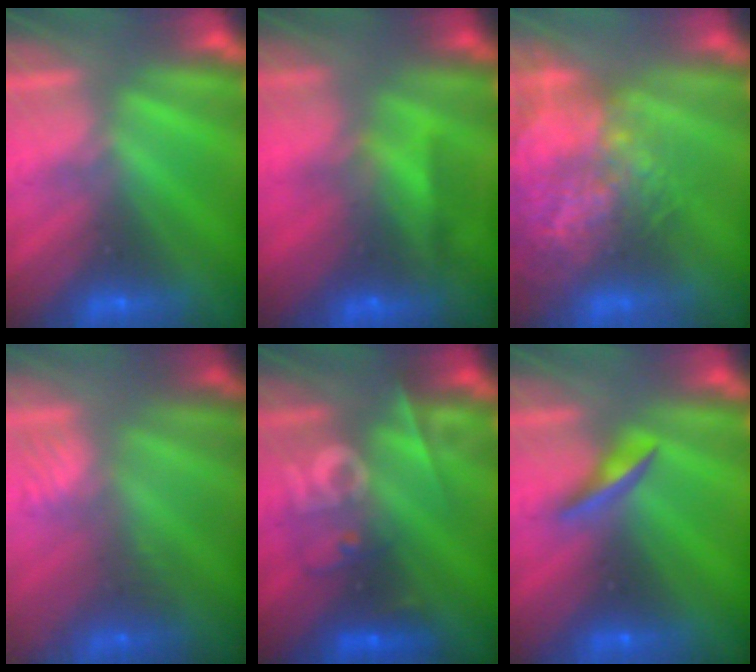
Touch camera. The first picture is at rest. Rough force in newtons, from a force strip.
{"total": 5.6}
{"total": 10.8}
{"total": 2.4}
{"total": 2.5}
{"total": 2.2}